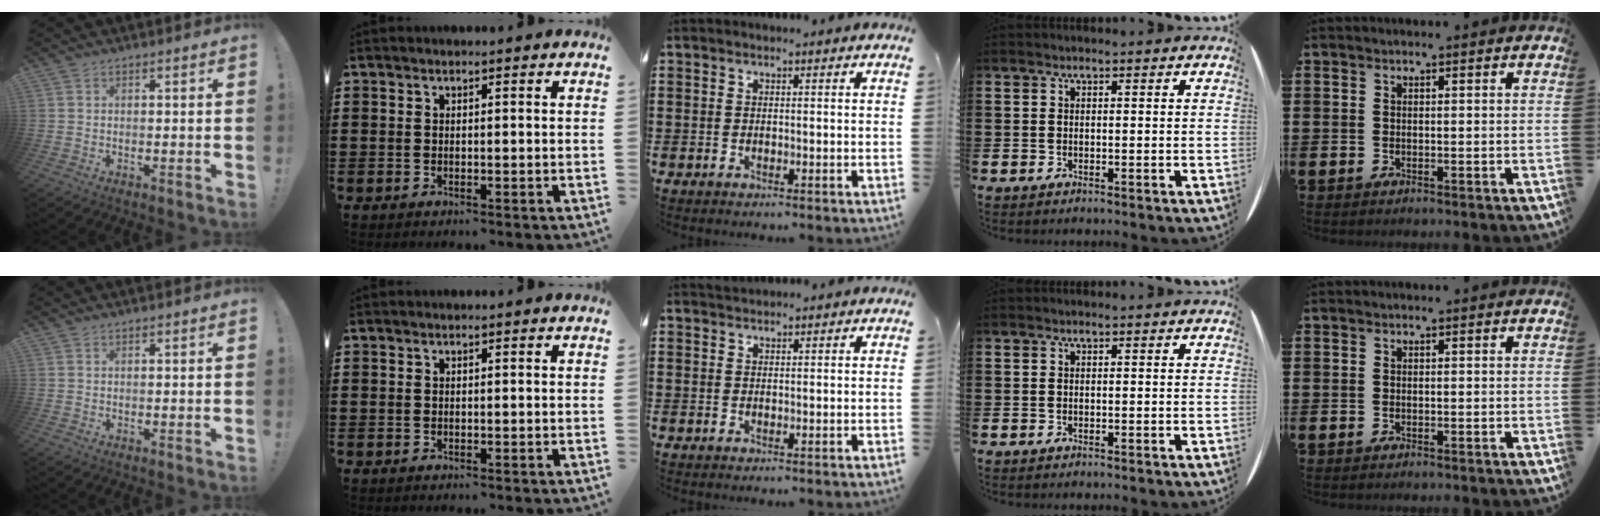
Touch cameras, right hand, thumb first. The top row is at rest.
{"middle": {"total": 1.0, "force": [1.0, 0.2, 0.0], "torque": [-0.003, 0.000, 0.018]}}